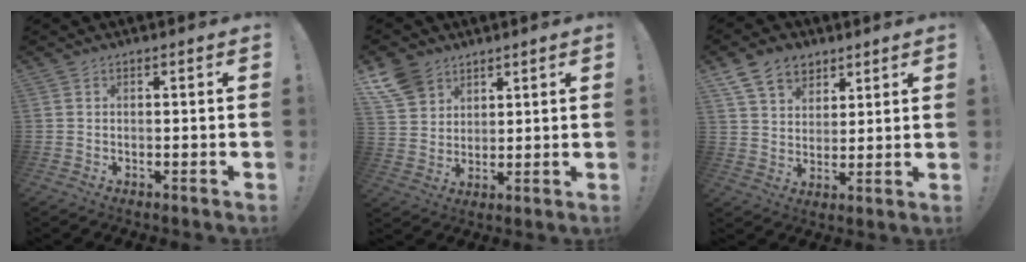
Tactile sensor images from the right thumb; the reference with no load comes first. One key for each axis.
{"total": 9.4, "fx": 6.1, "fy": 6.6, "fz": 2.7, "tx": -0.049, "ty": -0.036, "tz": 0.122}
{"total": 11.4, "fx": 6.9, "fy": 8.0, "fz": 4.2, "tx": -0.067, "ty": -0.036, "tz": 0.135}